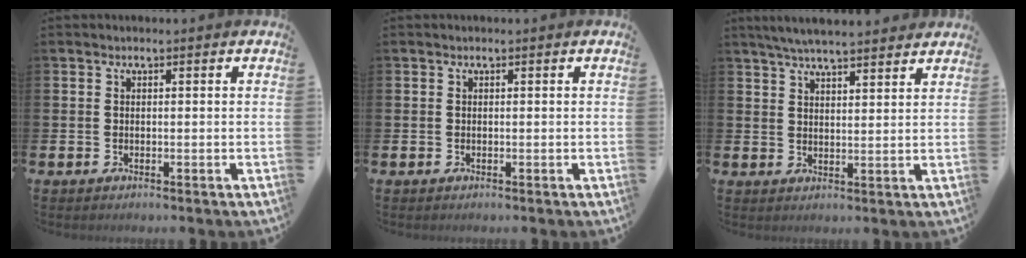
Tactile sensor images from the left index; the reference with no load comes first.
{"total": 0.0}
{"total": 5.3, "force": [5.1, 0.4, 1.4], "torque": [-0.038, -0.017, 0.093]}